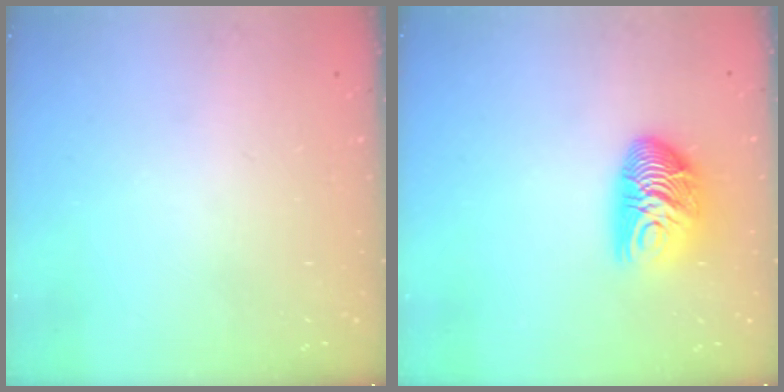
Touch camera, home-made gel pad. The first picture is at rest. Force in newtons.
{"total": 12.0, "press": 12.0, "slide": 0.6}